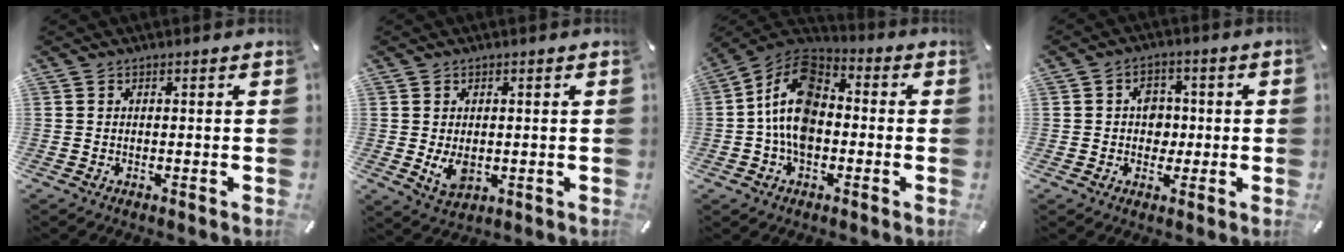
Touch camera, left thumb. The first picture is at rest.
{"total": 4.8, "force": [-0.2, 3.5, 3.3], "torque": [-0.070, -0.005, -0.003]}
{"total": 13.8, "force": [-1.7, 9.4, 9.9], "torque": [-0.211, 0.009, -0.036]}
{"total": 5.5, "force": [-0.1, 4.8, 2.7], "torque": [-0.034, 0.003, -0.005]}